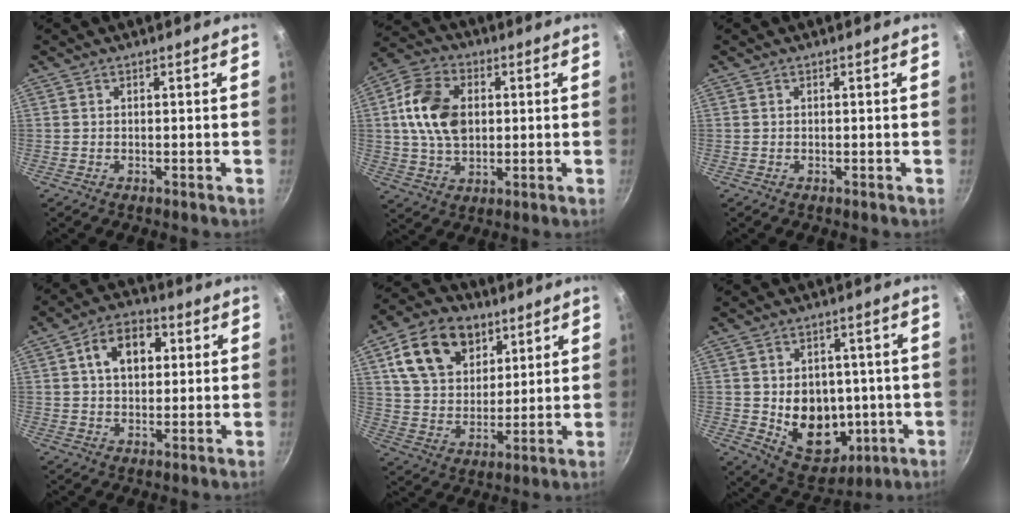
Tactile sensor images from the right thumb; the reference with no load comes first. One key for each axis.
{"total": 13.5, "fx": 1.8, "fy": 9.4, "fz": 9.6, "tx": -0.156, "ty": 0.008, "tz": 0.024}
{"total": 0.0}
{"total": 10.1, "fx": 2.6, "fy": 6.8, "fz": 6.9, "tx": -0.083, "ty": 0.012, "tz": 0.031}
{"total": 17.1, "fx": 7.8, "fy": 11.9, "fz": 9.5, "tx": -0.135, "ty": -0.017, "tz": 0.135}
{"total": 14.9, "fx": -1.4, "fy": 11.6, "fz": 9.2, "tx": -0.095, "ty": -0.004, "tz": 0.003}